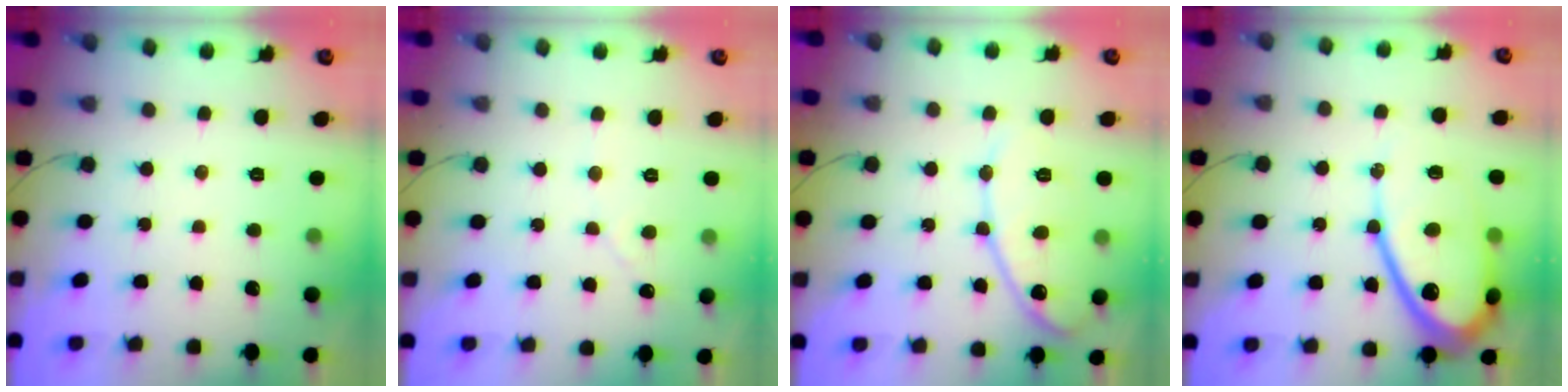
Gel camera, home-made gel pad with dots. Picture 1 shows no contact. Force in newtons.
{"total": 3.0, "press": 2.9, "slide": 0.3}
{"total": 11.2, "press": 11.2, "slide": 0.4}
{"total": 15.3, "press": 15.2, "slide": 1.5}